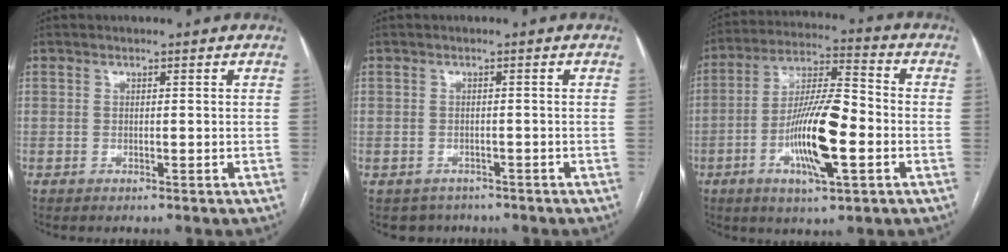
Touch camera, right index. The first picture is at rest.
{"total": 3.2, "force": [-2.4, 2.1, -0.1], "torque": [0.001, 0.005, -0.034]}
{"total": 14.4, "force": [-4.0, 2.7, 13.5], "torque": [-0.256, 0.002, -0.068]}